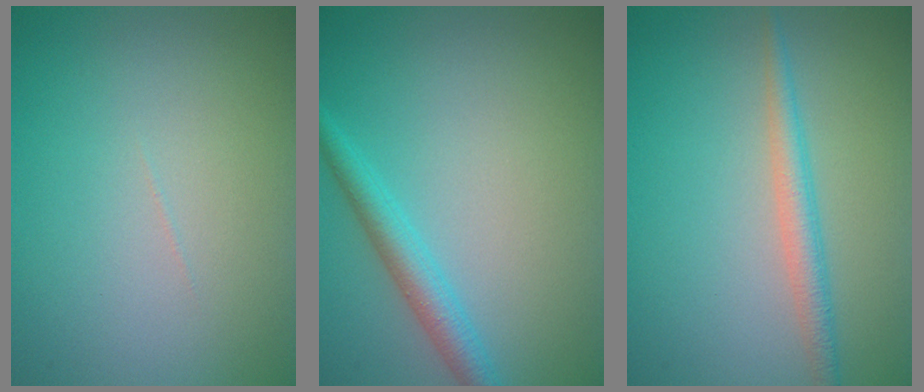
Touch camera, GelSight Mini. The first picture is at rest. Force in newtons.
{"total": 2.7, "press": 2.7, "slide": 0.3}
{"total": 2.3, "press": 2.3, "slide": 0.1}